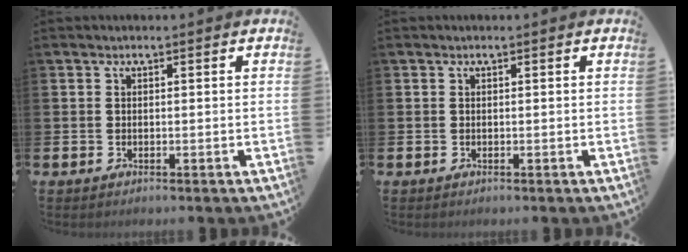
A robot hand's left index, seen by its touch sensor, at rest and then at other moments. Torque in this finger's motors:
{"motor_torque": [-0.08, 0.08, 0.01, -0.01]}